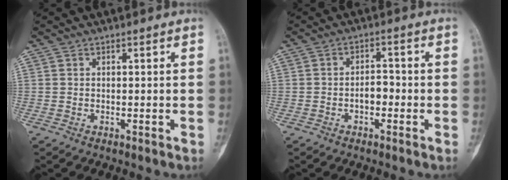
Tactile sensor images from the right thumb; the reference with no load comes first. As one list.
[{"total": 3.2, "force": [-1.1, 1.9, 2.3], "torque": [-0.025, 0.017, -0.022]}]